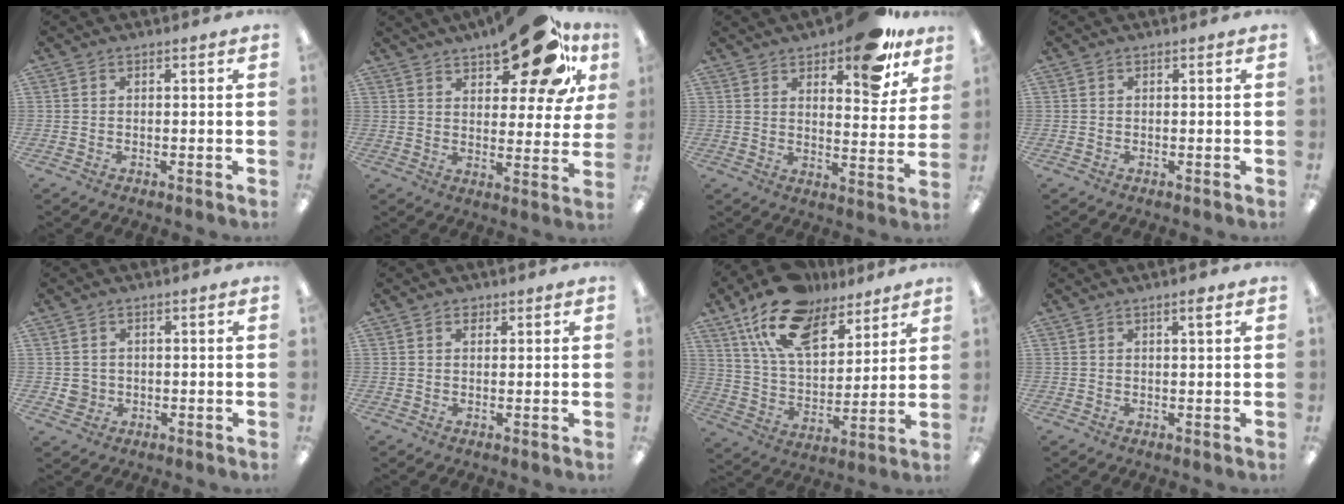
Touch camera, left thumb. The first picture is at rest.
{"total": 19.9, "force": [12.3, 8.3, 13.3], "torque": [-0.176, -0.064, 0.199]}
{"total": 14.1, "force": [10.1, 5.6, 8.1], "torque": [-0.096, -0.060, 0.169]}
{"total": 0.0}
{"total": 2.7, "force": [0.0, 2.7, 0.6], "torque": [-0.006, -0.001, -0.002]}
{"total": 1.3, "force": [0.9, 0.9, 0.5], "torque": [-0.003, -0.002, 0.014]}
{"total": 18.5, "force": [12.5, 9.6, 9.7], "torque": [-0.184, -0.057, 0.229]}
{"total": 2.3, "force": [1.5, 0.2, 1.7], "torque": [-0.030, -0.002, 0.023]}